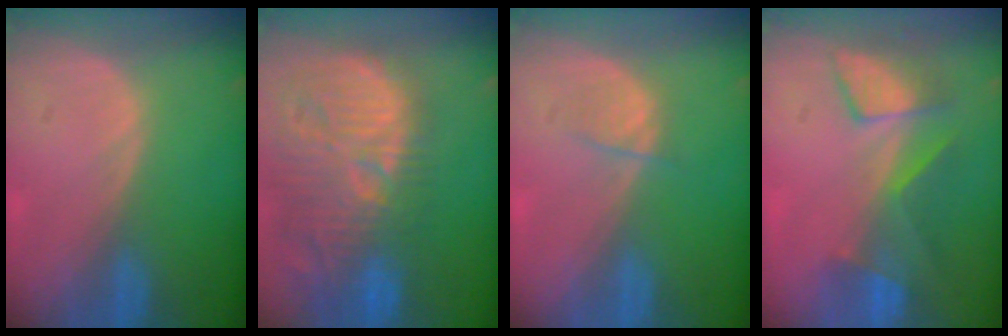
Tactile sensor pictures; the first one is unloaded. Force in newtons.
{"total": 14.8, "press": 13.1, "slide": 6.9}
{"total": 1.9, "press": 1.9, "slide": 0.4}
{"total": 7.3, "press": 6.9, "slide": 2.5}